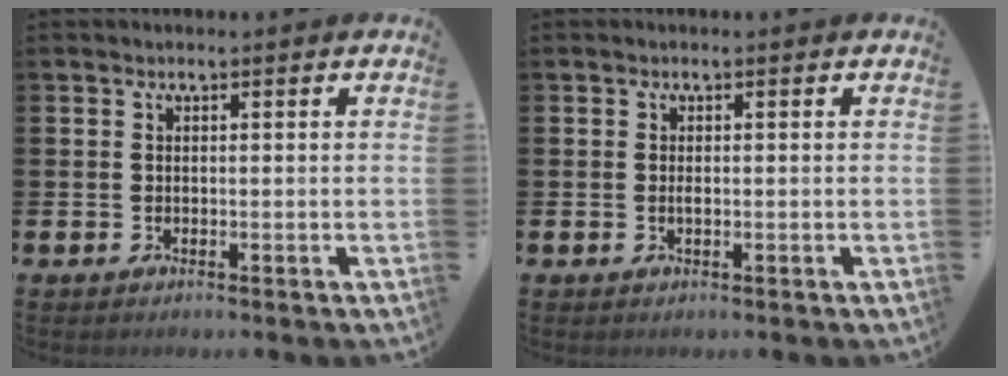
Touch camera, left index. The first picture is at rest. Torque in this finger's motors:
{"motor_torque": [0.14, 0.17, 0.00, 0.00]}